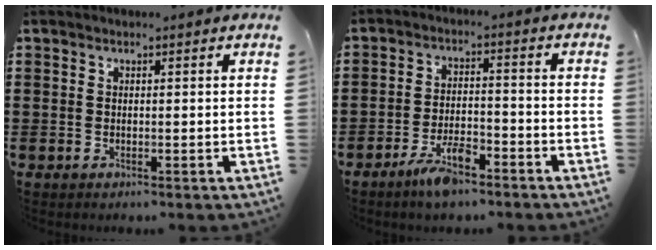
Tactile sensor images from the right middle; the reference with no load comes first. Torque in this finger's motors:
{"motor_torque": [2.14, 0.00, 0.52, 0.15]}